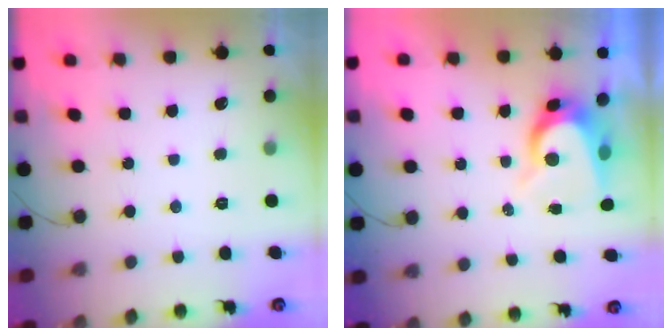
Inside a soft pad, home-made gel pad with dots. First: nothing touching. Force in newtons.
{"total": 6.5, "press": 6.5, "slide": 0.6}